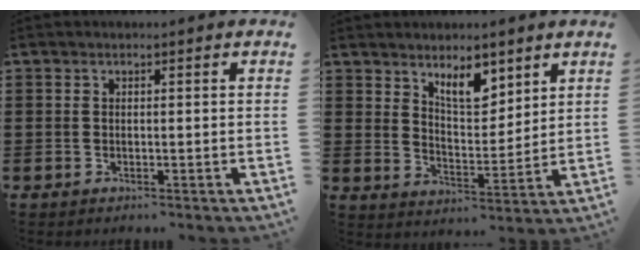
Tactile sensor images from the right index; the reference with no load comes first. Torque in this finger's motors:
{"motor_torque": [0.41, 0.41, 0.22, 0.05]}